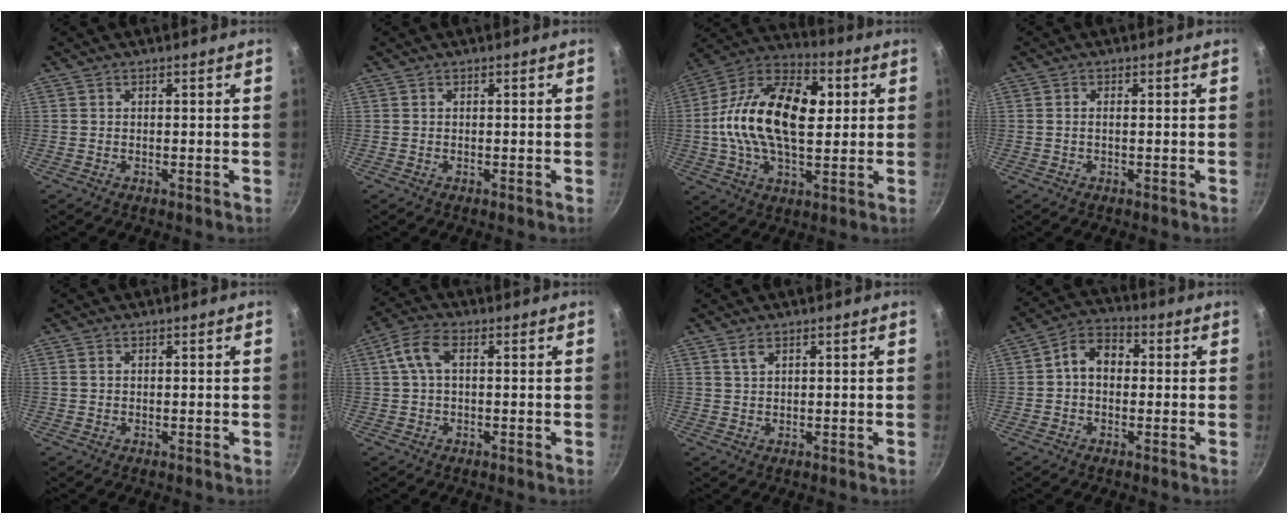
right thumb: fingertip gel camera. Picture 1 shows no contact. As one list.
[{"total": 0.0}, {"total": 22.3, "force": [2.3, 12.8, 18.1], "torque": [-0.305, 0.026, 0.018]}, {"total": 0.8, "force": [0.0, 0.3, 0.7], "torque": [-0.018, 0.004, -0.003]}, {"total": 0.8, "force": [0.2, 0.6, 0.4], "torque": [-0.007, 0.002, 0.003]}, {"total": 5.7, "force": [1.1, 3.2, 4.6], "torque": [-0.096, 0.020, 0.017]}, {"total": 1.7, "force": [1.1, 0.9, 1.0], "torque": [-0.018, -0.005, 0.023]}, {"total": 7.3, "force": [0.5, 5.4, 4.9], "torque": [-0.055, 0.022, -0.009]}]